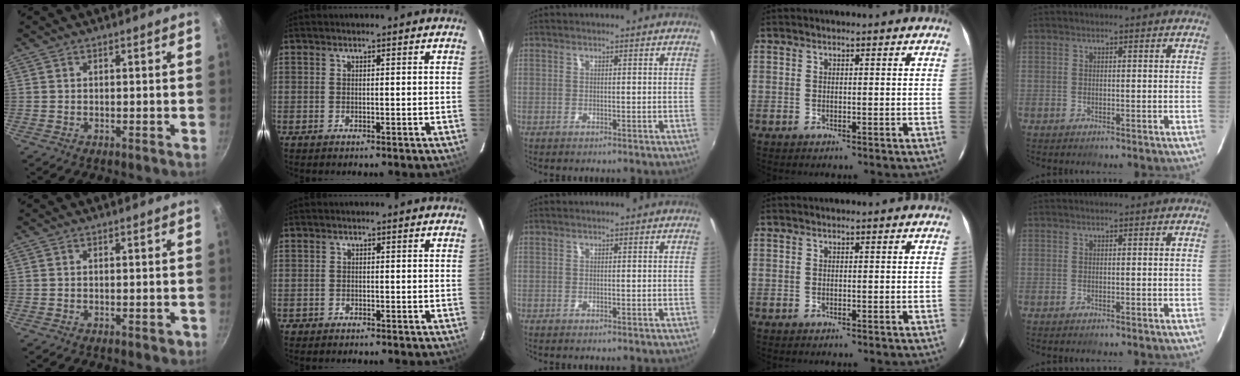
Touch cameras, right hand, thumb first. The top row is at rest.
{"thumb": {"total": 1.5, "force": [-0.8, 0.6, 1.1], "torque": [-0.015, 0.007, -0.007]}, "index": {"total": 1.1, "force": [-0.6, 0.9, -0.1], "torque": [-0.003, 0.004, -0.007]}}